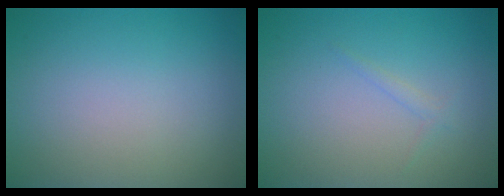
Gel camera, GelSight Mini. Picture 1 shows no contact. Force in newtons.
{"total": 0.8, "press": 0.8, "slide": 0.1}